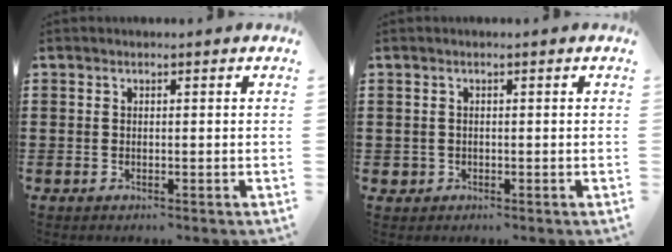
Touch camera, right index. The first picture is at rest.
{"total": 0.8, "force": [-0.2, 0.8, 0.1], "torque": [-0.005, 0.004, -0.005]}